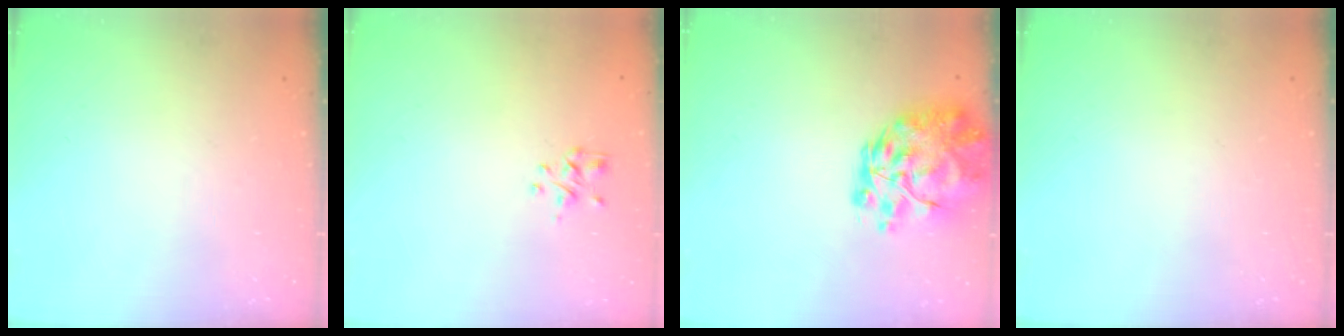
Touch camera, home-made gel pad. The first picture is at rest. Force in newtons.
{"total": 1.2, "press": 1.1, "slide": 0.5}
{"total": 11.9, "press": 11.3, "slide": 3.9}
{"total": 0.0}